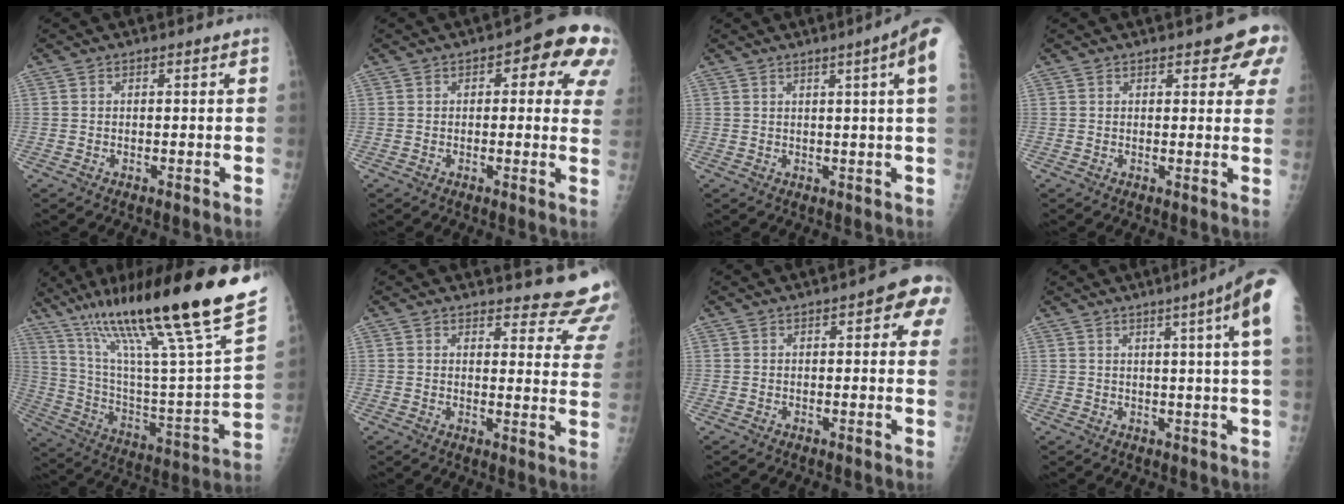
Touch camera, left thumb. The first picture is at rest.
{"total": 11.3, "force": [4.1, 4.8, 9.4], "torque": [-0.056, 0.001, 0.035]}
{"total": 8.4, "force": [3.5, -0.8, 7.6], "torque": [-0.091, -0.002, 0.036]}
{"total": 7.5, "force": [4.5, 2.7, 5.3], "torque": [-0.033, -0.013, 0.047]}
{"total": 34.5, "force": [22.1, 4.1, 26.2], "torque": [-0.399, -0.049, 0.367]}
{"total": 15.5, "force": [15.1, 3.1, 2.4], "torque": [0.024, -0.135, 0.144]}
{"total": 7.2, "force": [2.6, 2.3, 6.3], "torque": [-0.051, 0.001, 0.021]}
{"total": 11.3, "force": [5.1, -0.8, 10.1], "torque": [-0.130, -0.009, 0.052]}